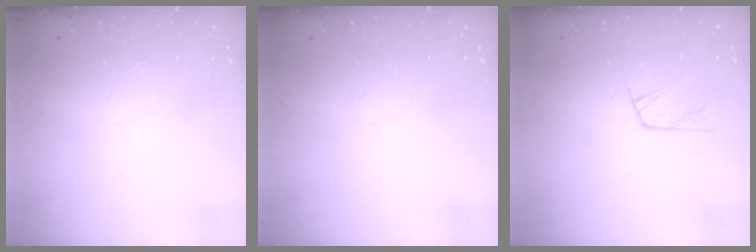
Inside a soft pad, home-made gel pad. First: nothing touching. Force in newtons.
{"total": 0.0}
{"total": 7.9, "press": 7.9, "slide": 0.6}